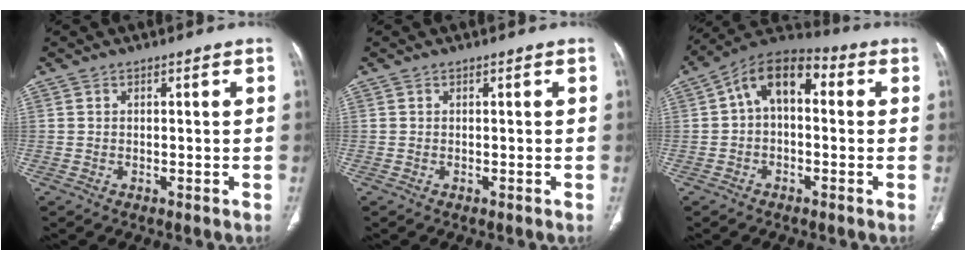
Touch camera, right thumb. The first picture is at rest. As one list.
[{"total": 0.0}, {"total": 10.8, "force": [1.3, 6.6, 8.5], "torque": [-0.119, 0.037, 0.005]}]